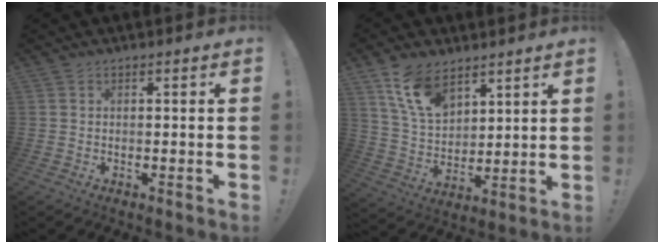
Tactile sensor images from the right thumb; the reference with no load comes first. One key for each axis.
{"total": 13.1, "fx": 8.5, "fy": 7.7, "fz": 6.3, "tx": -0.125, "ty": -0.040, "tz": 0.167}